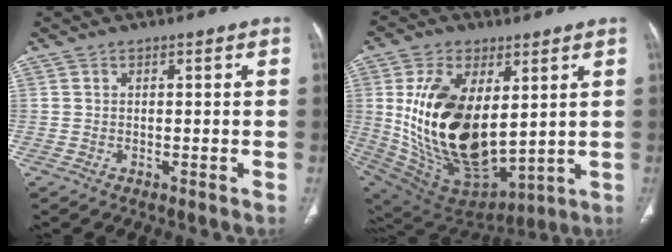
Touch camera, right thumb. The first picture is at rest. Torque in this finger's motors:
{"motor_torque": [0.71, 3.96, 2.65, 0.12, 0.52]}